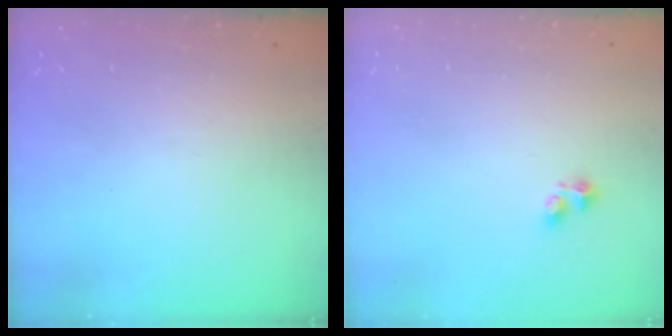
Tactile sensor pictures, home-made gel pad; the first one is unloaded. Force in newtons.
{"total": 2.2, "press": 2.2, "slide": 0.5}